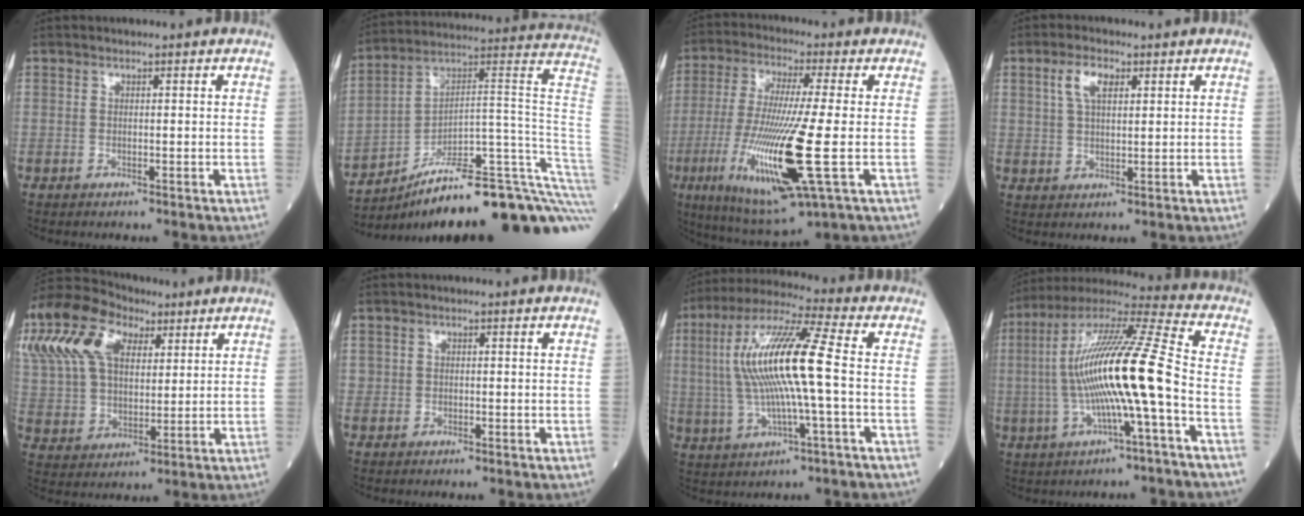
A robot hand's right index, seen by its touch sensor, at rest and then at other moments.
{"total": 29.5, "force": [-20.9, 2.9, 20.5], "torque": [-0.161, 0.037, -0.302]}
{"total": 18.8, "force": [-4.7, 1.2, 18.1], "torque": [-0.387, -0.042, -0.083]}
{"total": 4.7, "force": [2.1, 1.9, 3.8], "torque": [-0.082, 0.008, 0.043]}
{"total": 26.9, "force": [13.1, 16.7, 16.5], "torque": [-0.426, 0.102, 0.244]}
{"total": 0.5, "force": [-0.2, 0.5, 0.0], "torque": [0.004, 0.004, -0.004]}
{"total": 14.9, "force": [0.4, 0.9, 14.8], "torque": [-0.301, 0.016, 0.005]}
{"total": 17.7, "force": [-2.2, 0.6, 17.6], "torque": [-0.337, 0.015, -0.048]}